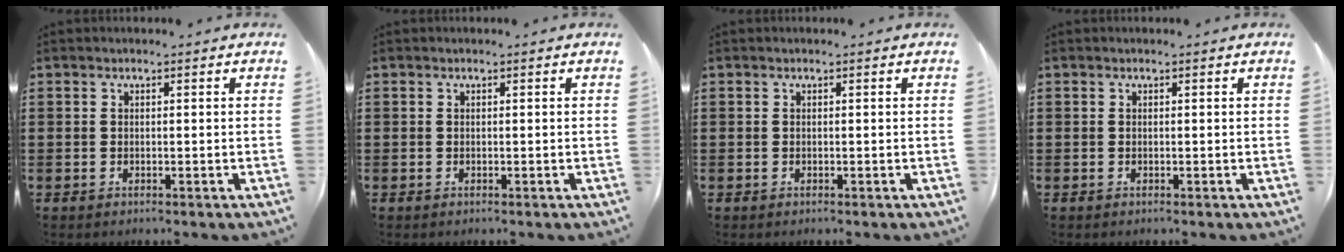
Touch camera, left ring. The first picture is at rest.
{"total": 0.0}
{"total": 0.0}
{"total": 0.0}